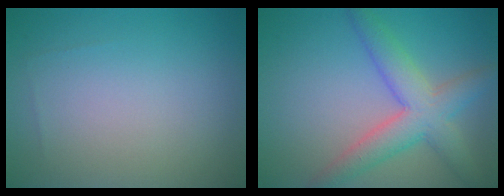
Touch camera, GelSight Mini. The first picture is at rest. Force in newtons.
{"total": 5.5, "press": 5.4, "slide": 0.3}